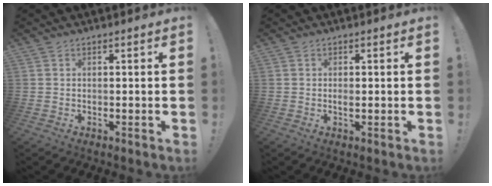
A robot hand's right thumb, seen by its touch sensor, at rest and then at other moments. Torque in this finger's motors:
{"motor_torque": [-0.18, 0.17, -0.01, 0.06, 0.04]}